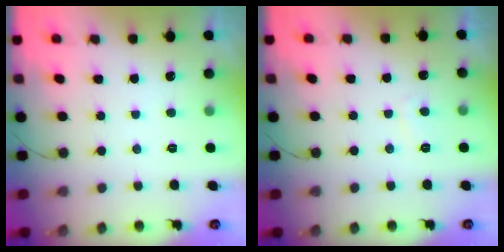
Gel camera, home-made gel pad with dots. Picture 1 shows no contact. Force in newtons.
{"total": 1.2, "press": 1.1, "slide": 0.5}